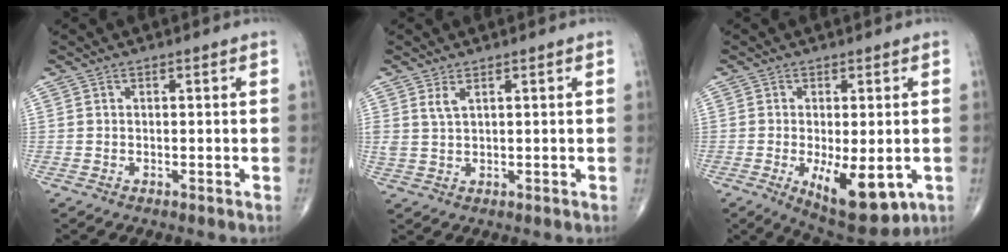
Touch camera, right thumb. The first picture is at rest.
{"total": 2.4, "force": [1.4, 0.8, 1.7], "torque": [-0.041, -0.004, 0.035]}
{"total": 11.7, "force": [-3.3, 4.8, 10.2], "torque": [-0.143, -0.019, -0.035]}